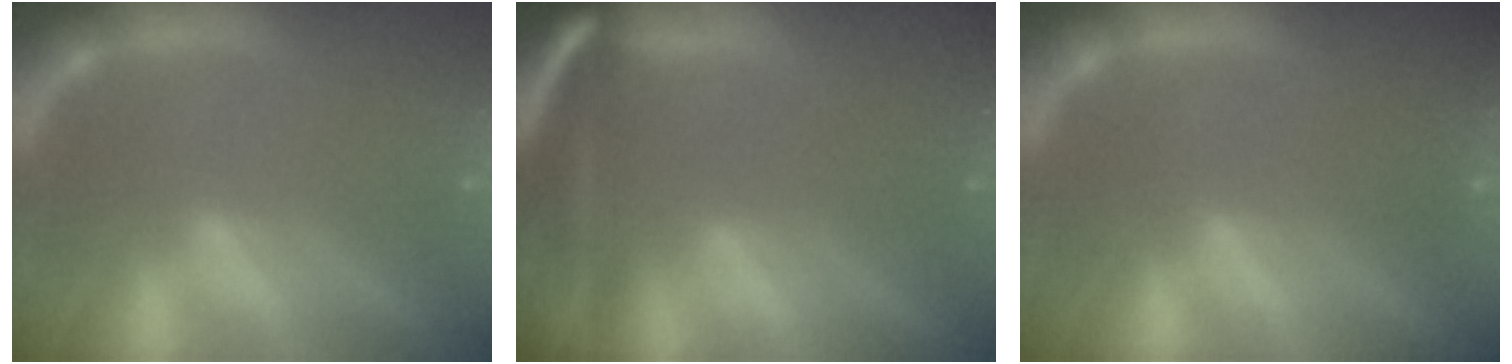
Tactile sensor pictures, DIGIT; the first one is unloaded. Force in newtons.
{"total": 9.2}
{"total": 6.0}